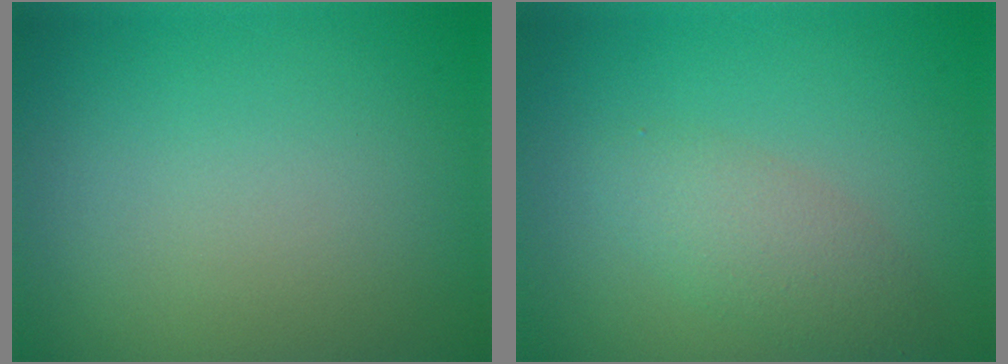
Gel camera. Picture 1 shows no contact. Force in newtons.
{"total": 2.8, "press": 2.8, "slide": 0.0}